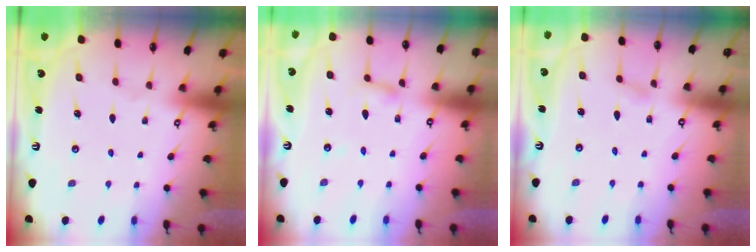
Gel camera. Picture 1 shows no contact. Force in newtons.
{"total": 3.5, "press": 3.5, "slide": 0.3}
{"total": 1.2, "press": 1.2, "slide": 0.1}